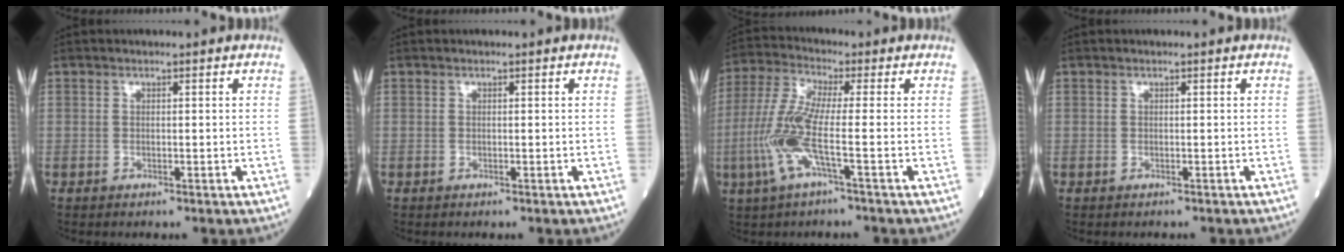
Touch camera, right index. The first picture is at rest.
{"total": 0.0}
{"total": 9.2, "force": [-2.5, 0.4, 8.8], "torque": [-0.204, -0.001, -0.061]}
{"total": 0.0}